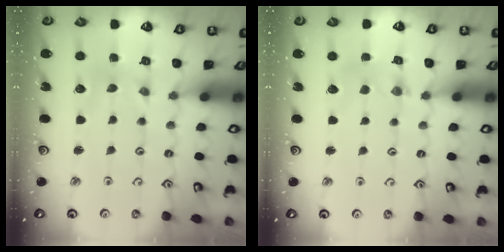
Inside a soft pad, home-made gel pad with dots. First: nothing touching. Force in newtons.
{"total": 2.5, "press": 2.5, "slide": 0.3}